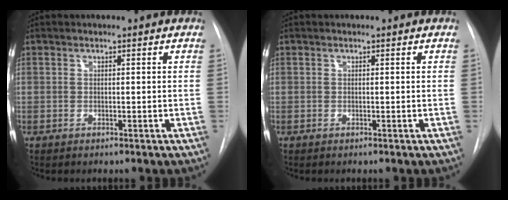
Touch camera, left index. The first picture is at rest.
{"total": 0.0}